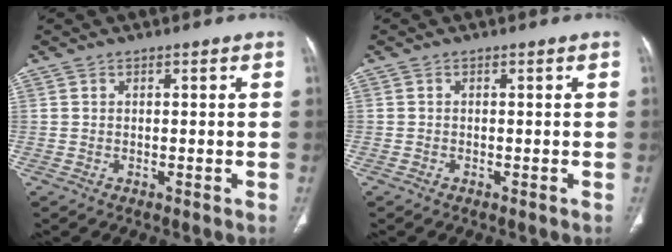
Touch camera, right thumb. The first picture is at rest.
{"total": 0.0}